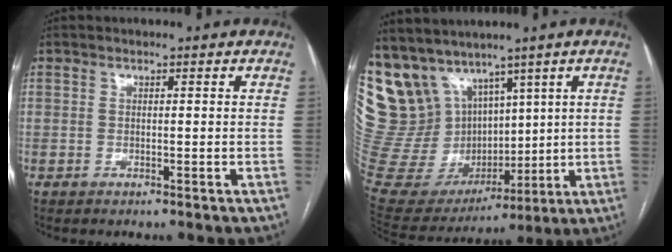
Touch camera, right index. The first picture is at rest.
{"total": 22.1, "force": [12.2, 15.3, 10.2], "torque": [-0.243, 0.058, 0.267]}